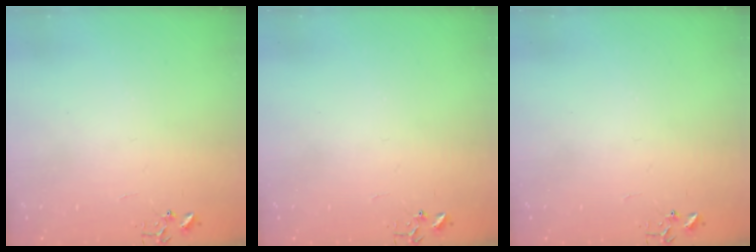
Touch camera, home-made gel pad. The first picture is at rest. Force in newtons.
{"total": 0.0}
{"total": 0.0}